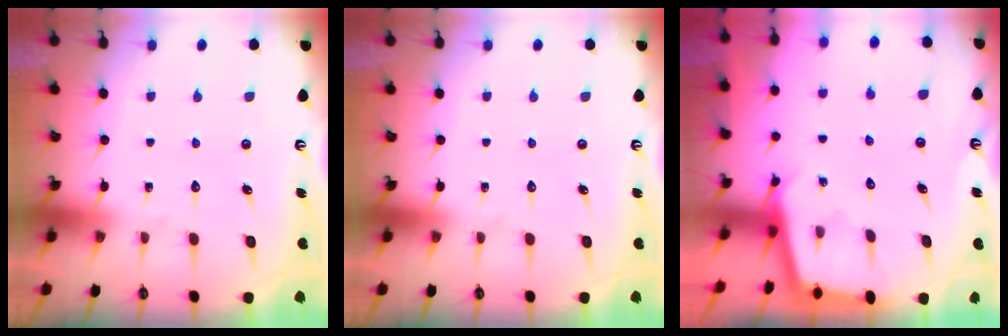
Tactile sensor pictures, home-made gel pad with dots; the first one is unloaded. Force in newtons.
{"total": 0.0}
{"total": 2.5, "press": 2.5, "slide": 0.2}